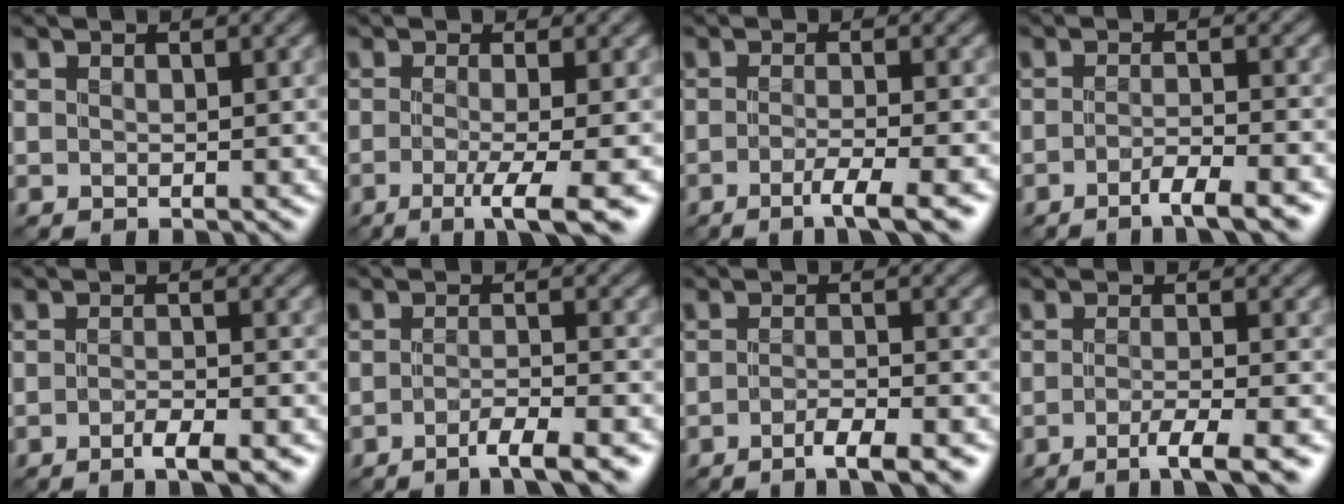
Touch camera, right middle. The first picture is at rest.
{"total": 4.9, "force": [-1.9, 0.9, 4.4], "torque": [-0.066, -0.007, -0.037]}
{"total": 3.8, "force": [-2.1, 0.6, 3.1], "torque": [-0.047, -0.001, -0.044]}
{"total": 3.5, "force": [-2.3, 0.5, 2.6], "torque": [-0.040, 0.003, -0.044]}
{"total": 3.1, "force": [-2.0, 0.7, 2.3], "torque": [-0.039, 0.001, -0.035]}
{"total": 3.9, "force": [-2.6, 0.6, 2.8], "torque": [-0.043, 0.004, -0.046]}
{"total": 3.8, "force": [-2.6, 0.8, 2.8], "torque": [-0.043, 0.003, -0.043]}
{"total": 4.0, "force": [-2.3, 0.6, 3.2], "torque": [-0.048, 0.001, -0.045]}